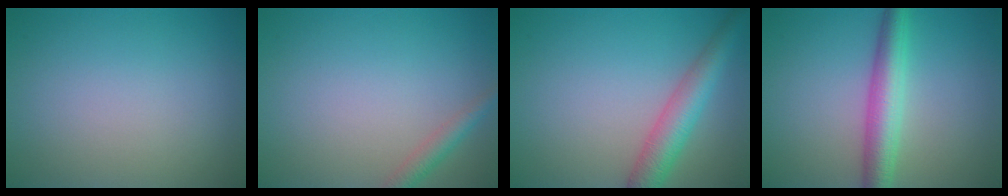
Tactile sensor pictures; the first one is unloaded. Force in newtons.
{"total": 1.8, "press": 1.8, "slide": 0.1}
{"total": 4.3, "press": 4.3, "slide": 0.1}
{"total": 4.6, "press": 4.6, "slide": 0.1}